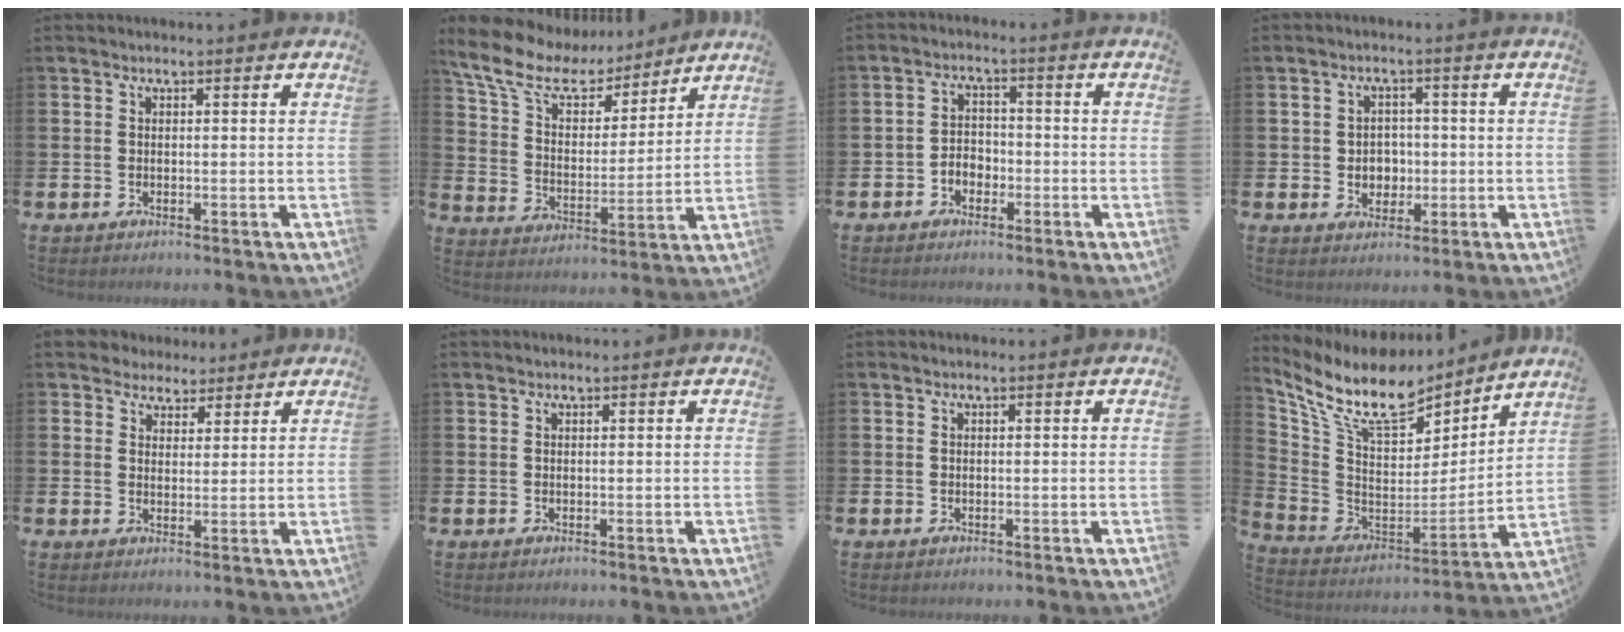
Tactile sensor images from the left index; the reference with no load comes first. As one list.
[{"total": 9.8, "force": [8.2, 4.1, 3.5], "torque": [-0.107, -0.050, 0.146]}, {"total": 2.7, "force": [-2.0, 1.8, 0.5], "torque": [-0.014, 0.008, -0.044]}, {"total": 2.9, "force": [-0.3, 2.7, 0.9], "torque": [-0.011, 0.000, -0.015]}, {"total": 3.5, "force": [2.9, 1.8, -0.5], "torque": [-0.006, -0.011, 0.052]}, {"total": 0.0}, {"total": 0.0}, {"total": 11.0, "force": [8.8, 4.5, 4.9], "torque": [-0.141, -0.058, 0.156]}]